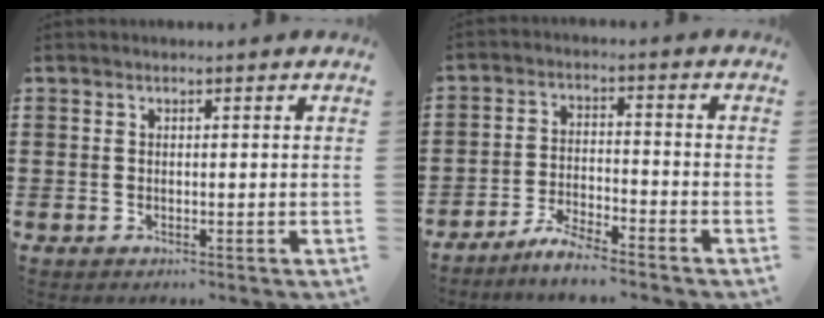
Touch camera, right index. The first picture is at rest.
{"total": 4.6, "force": [-4.4, 0.2, 1.3], "torque": [-0.031, 0.005, -0.088]}